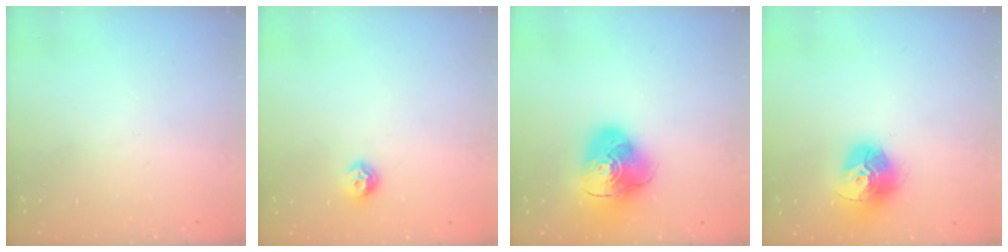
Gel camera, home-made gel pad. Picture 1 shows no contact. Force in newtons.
{"total": 6.8, "press": 6.8, "slide": 0.3}
{"total": 15.7, "press": 15.5, "slide": 2.0}
{"total": 15.8, "press": 15.7, "slide": 1.6}